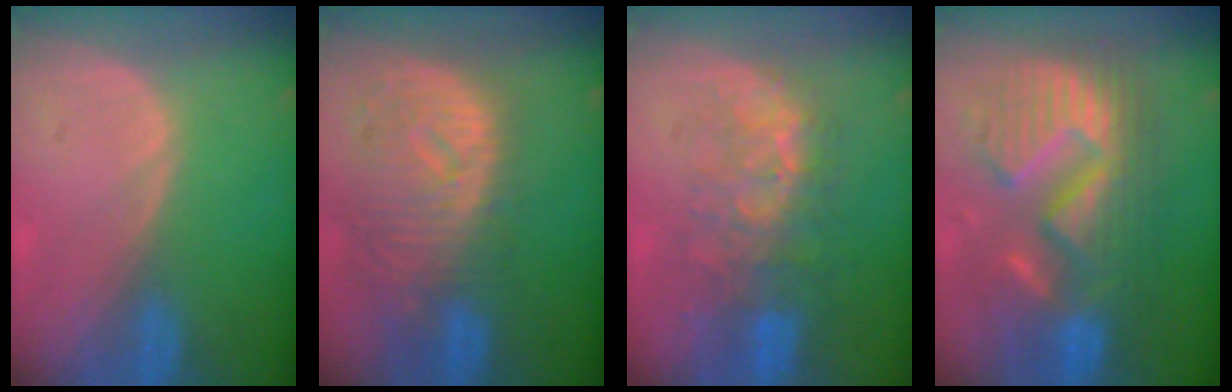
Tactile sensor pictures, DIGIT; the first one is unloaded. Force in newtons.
{"total": 11.4, "press": 9.9, "slide": 5.6}
{"total": 9.9, "press": 8.6, "slide": 4.9}
{"total": 13.2, "press": 13.1, "slide": 1.4}